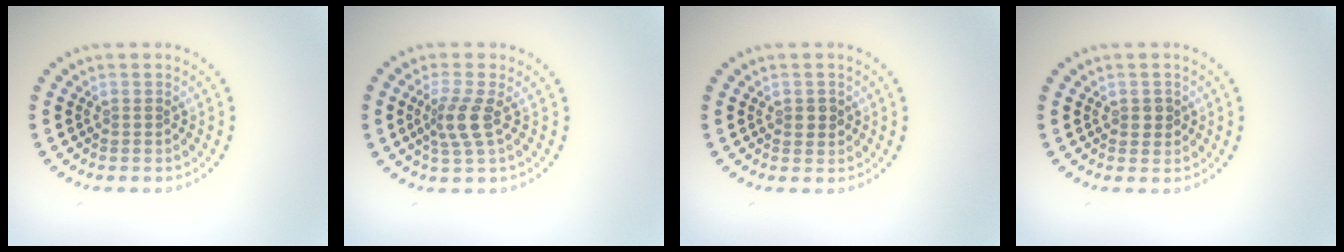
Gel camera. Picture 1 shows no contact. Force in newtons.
{"total": 2.8, "press": 2.1, "slide": 1.8}
{"total": 1.3, "press": 1.3, "slide": 0.0}
{"total": 1.2, "press": 1.2, "slide": 0.2}